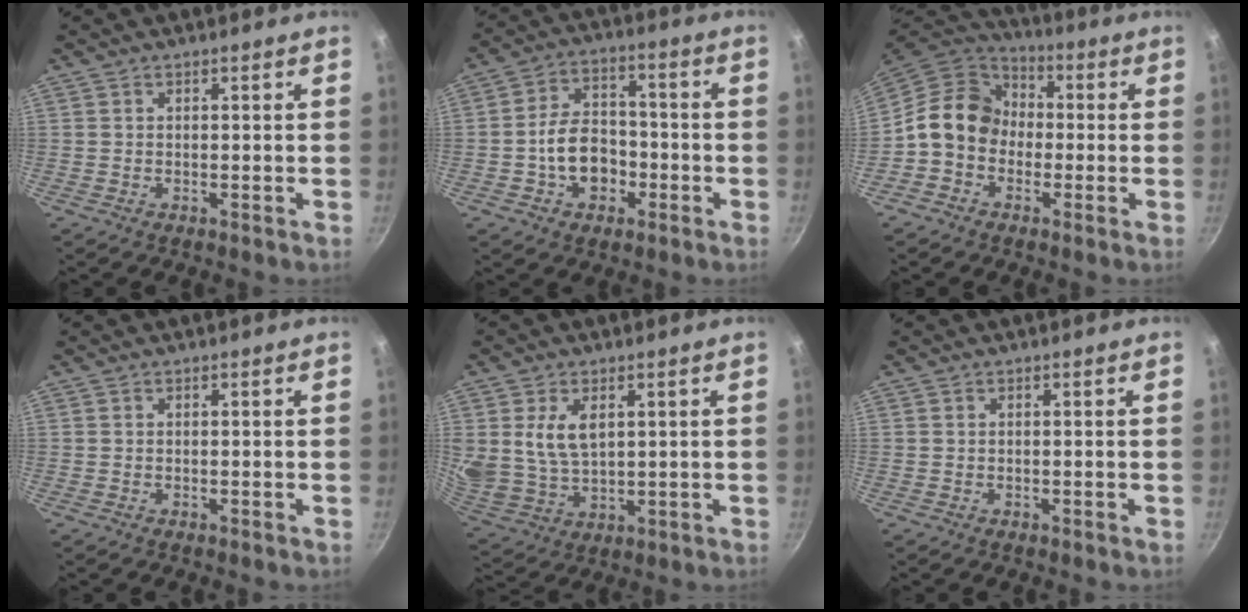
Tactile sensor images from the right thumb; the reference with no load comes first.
{"total": 10.3, "force": [-2.9, 7.5, 6.5], "torque": [-0.081, 0.033, -0.054]}
{"total": 11.9, "force": [-0.9, 10.0, 6.5], "torque": [-0.074, 0.036, -0.040]}
{"total": 0.0}
{"total": 9.9, "force": [2.9, 6.3, 7.0], "torque": [-0.124, -0.027, 0.069]}
{"total": 0.0}